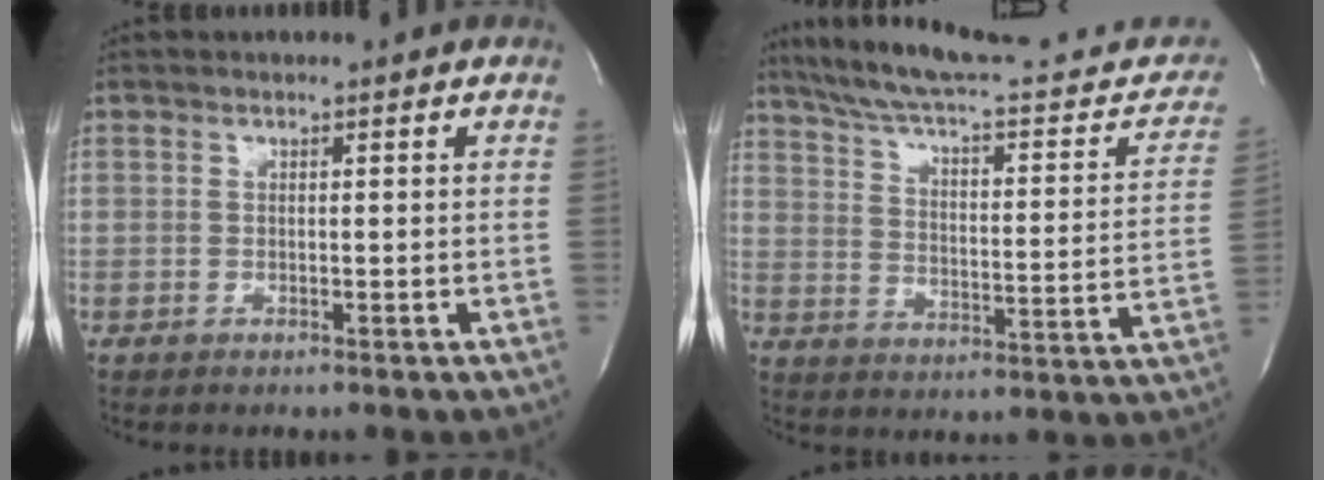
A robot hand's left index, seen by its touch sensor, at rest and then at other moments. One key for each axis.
{"total": 26.7, "fx": 23.4, "fy": 4.9, "fz": 12.0, "tx": -0.179, "ty": -0.032, "tz": 0.304}